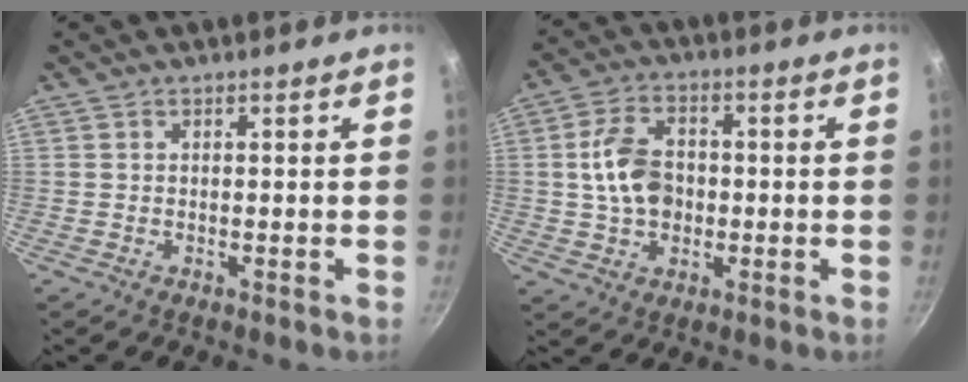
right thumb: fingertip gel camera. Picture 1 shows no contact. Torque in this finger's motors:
{"motor_torque": [-0.08, 0.10, 0.26, -0.11, 0.07]}